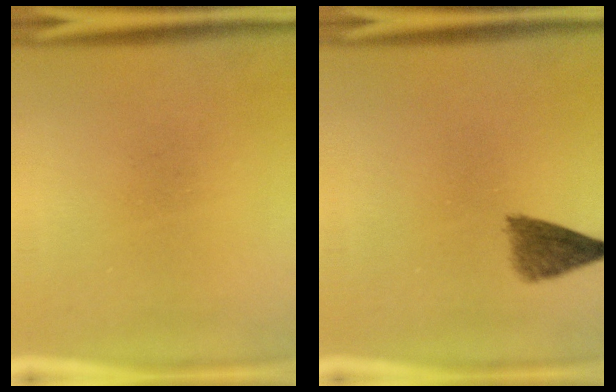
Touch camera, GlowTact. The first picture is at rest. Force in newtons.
{"total": 4.0}